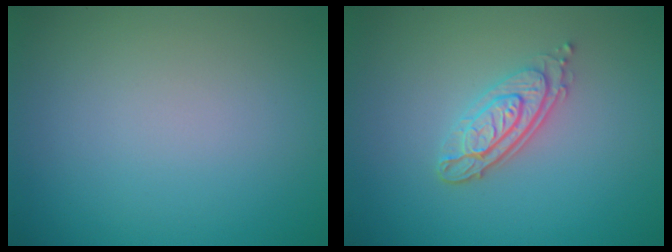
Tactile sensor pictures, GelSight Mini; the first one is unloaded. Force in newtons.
{"total": 3.3, "press": 2.7, "slide": 1.9}